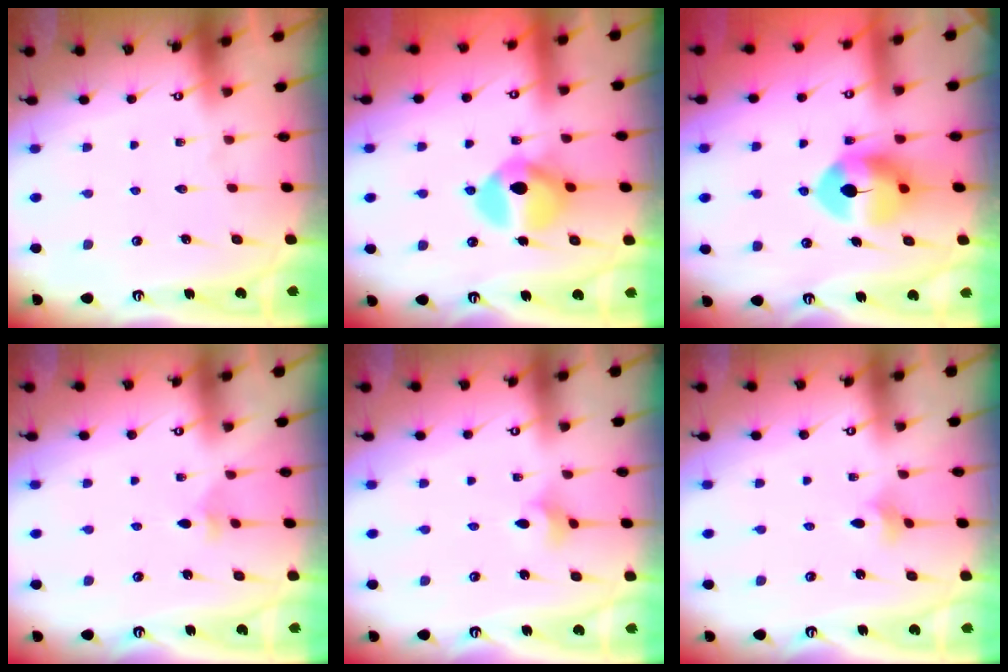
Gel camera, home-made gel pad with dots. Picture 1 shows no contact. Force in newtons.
{"total": 12.7, "press": 12.7, "slide": 0.5}
{"total": 8.7, "press": 8.5, "slide": 1.5}
{"total": 2.8, "press": 2.7, "slide": 0.7}
{"total": 3.6, "press": 3.5, "slide": 0.6}
{"total": 2.1, "press": 2.0, "slide": 0.5}